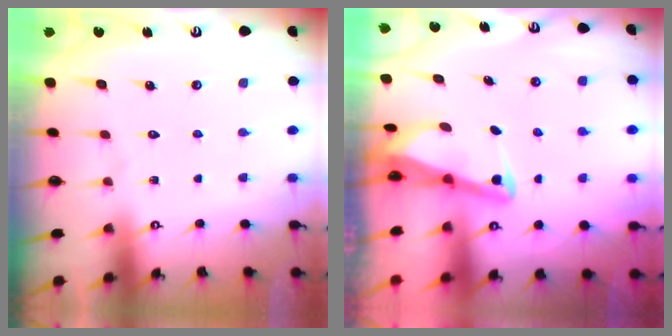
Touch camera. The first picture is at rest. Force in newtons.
{"total": 3.0, "press": 3.0, "slide": 0.3}